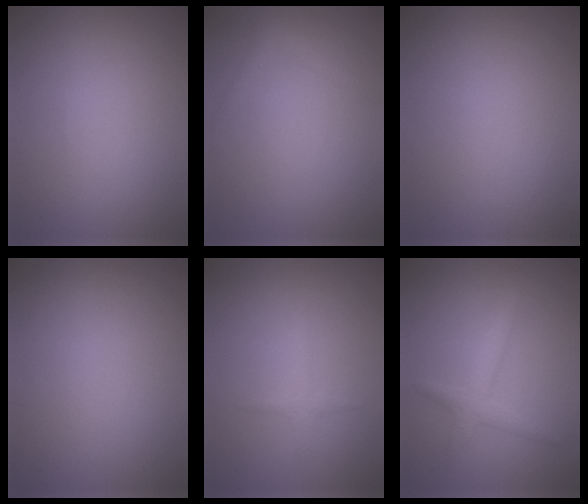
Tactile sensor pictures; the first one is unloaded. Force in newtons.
{"total": 1.2, "press": 1.2, "slide": 0.1}
{"total": 0.0}
{"total": 0.0}
{"total": 1.0, "press": 1.0, "slide": 0.1}
{"total": 1.9, "press": 1.9, "slide": 0.1}